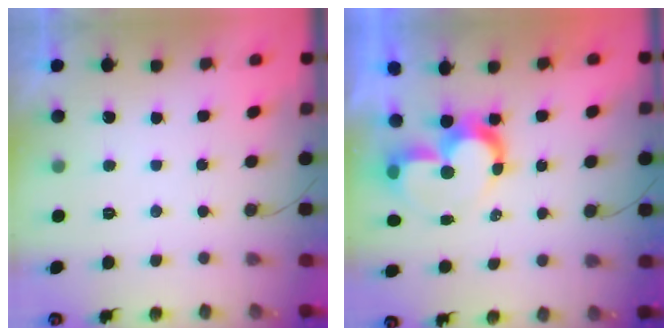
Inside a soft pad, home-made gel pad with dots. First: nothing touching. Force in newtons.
{"total": 10.0, "press": 9.9, "slide": 0.7}